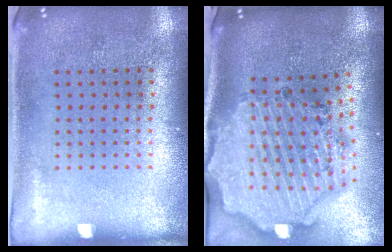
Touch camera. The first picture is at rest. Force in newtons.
{"total": 3.0, "press": 2.7, "slide": 1.3}